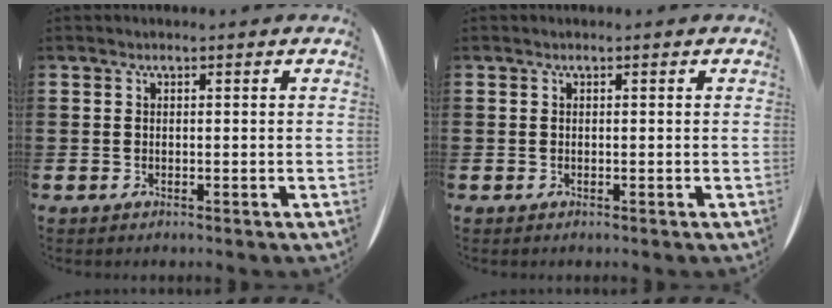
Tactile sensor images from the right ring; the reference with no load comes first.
{"total": 0.0}